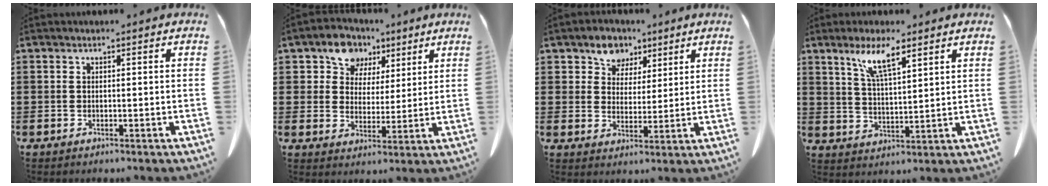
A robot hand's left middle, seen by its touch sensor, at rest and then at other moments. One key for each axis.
{"total": 7.8, "fx": 5.2, "fy": 5.5, "fz": 1.6, "tx": -0.056, "ty": -0.017, "tz": 0.095}
{"total": 5.8, "fx": 4.0, "fy": 4.1, "fz": 0.7, "tx": -0.045, "ty": -0.001, "tz": 0.073}
{"total": 7.2, "fx": 4.7, "fy": 1.3, "fz": 5.3, "tx": -0.117, "ty": 0.001, "tz": 0.081}